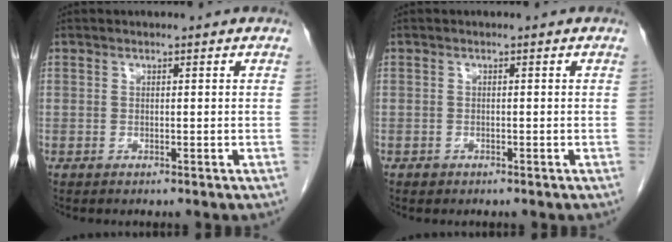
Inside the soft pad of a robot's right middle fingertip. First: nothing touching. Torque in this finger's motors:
{"motor_torque": [0.10, -0.04, -0.02, 0.01]}